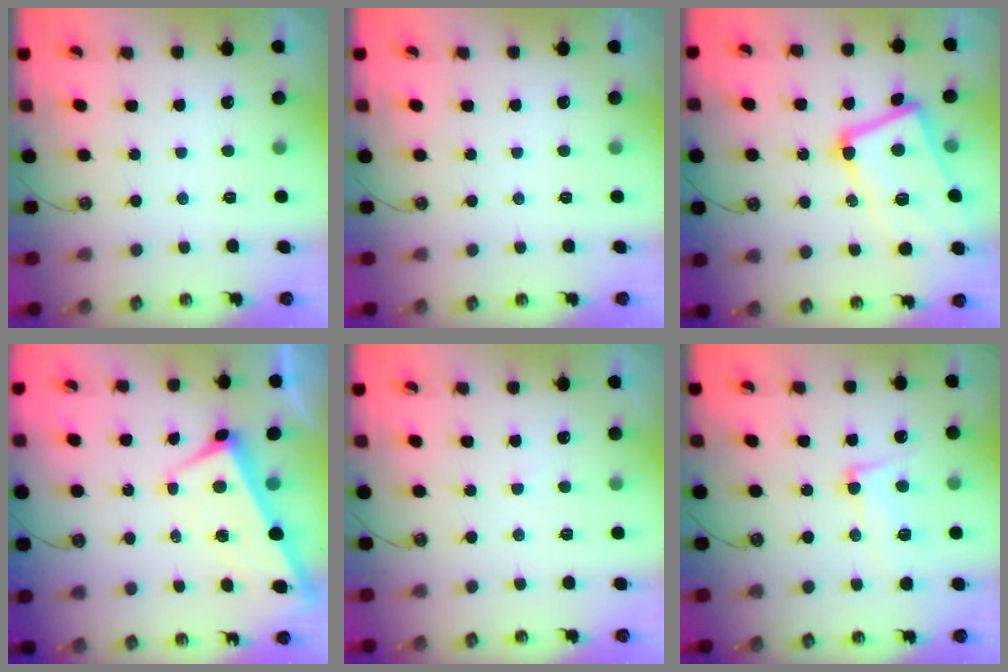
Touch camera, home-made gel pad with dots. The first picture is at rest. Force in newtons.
{"total": 0.0}
{"total": 12.3, "press": 12.1, "slide": 1.6}
{"total": 1.6, "press": 1.2, "slide": 1.0}
{"total": 1.3, "press": 1.2, "slide": 0.4}
{"total": 7.4, "press": 7.3, "slide": 1.4}